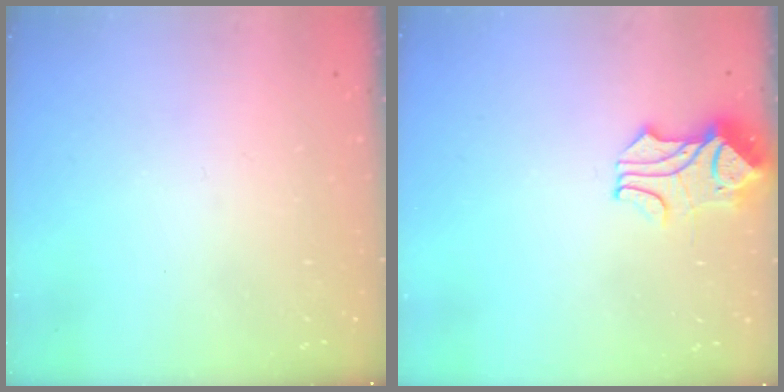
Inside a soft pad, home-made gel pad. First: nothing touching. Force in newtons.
{"total": 1.7, "press": 1.4, "slide": 1.0}